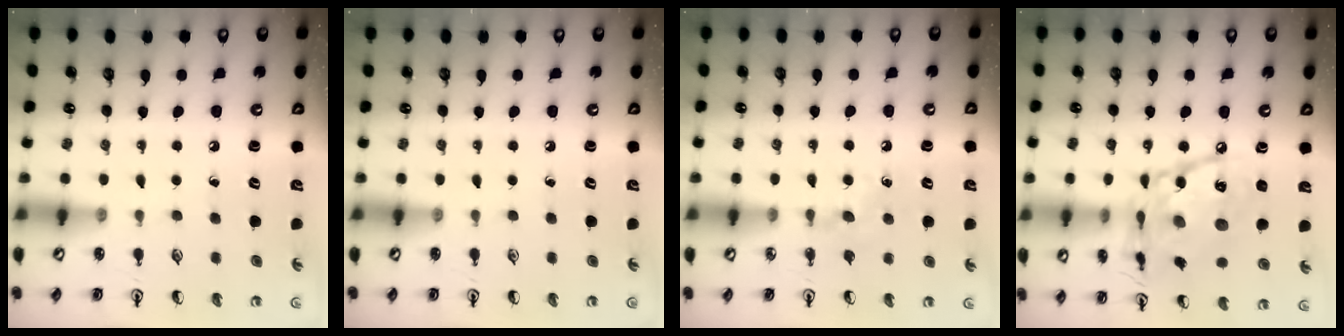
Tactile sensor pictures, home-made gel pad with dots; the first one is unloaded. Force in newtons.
{"total": 0.0}
{"total": 5.0, "press": 4.9, "slide": 0.7}
{"total": 18.8, "press": 18.7, "slide": 1.4}